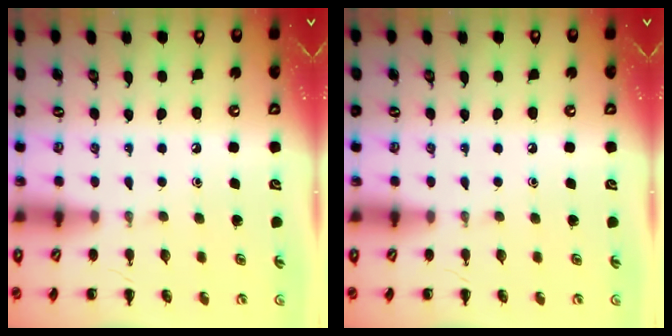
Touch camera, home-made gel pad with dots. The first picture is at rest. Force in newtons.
{"total": 0.0}